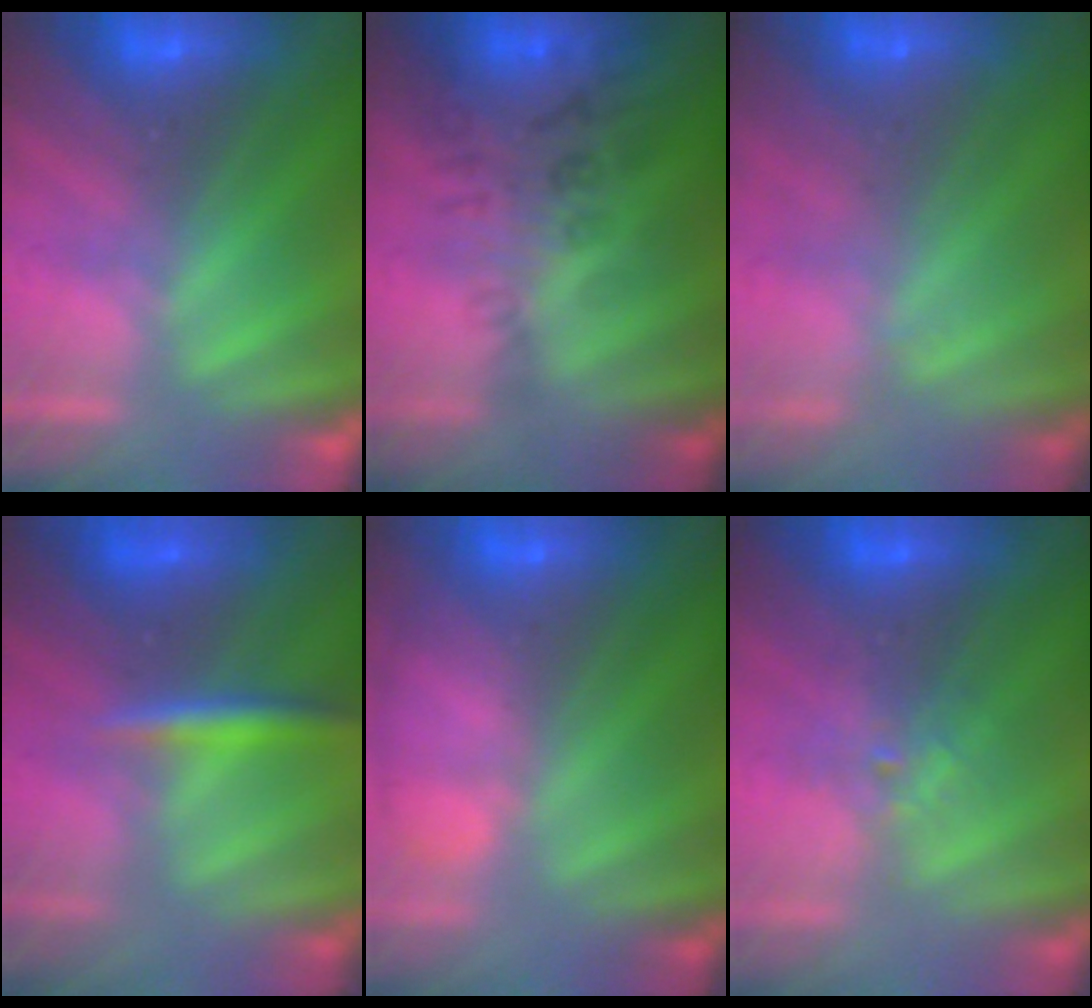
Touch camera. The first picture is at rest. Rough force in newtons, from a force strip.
{"total": 2.9}
{"total": 5.5}
{"total": 2.8}
{"total": 8.5}
{"total": 2.1}